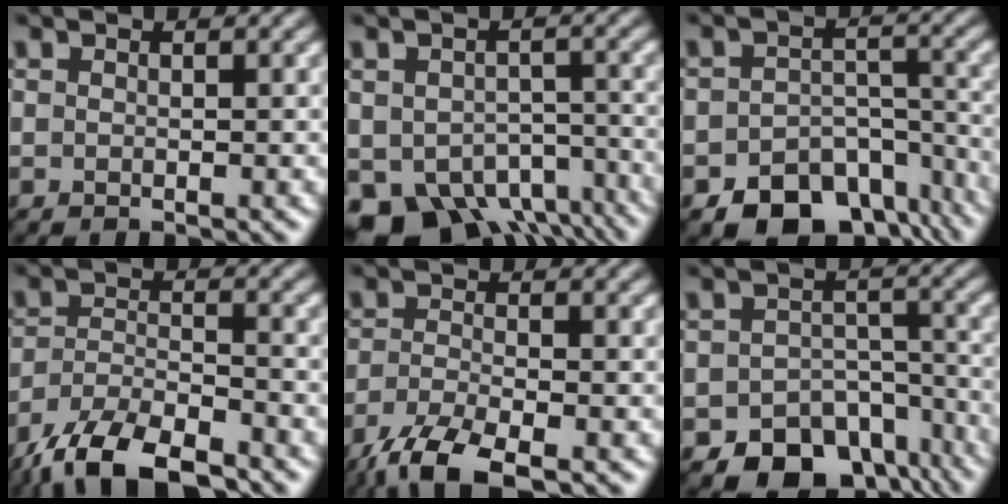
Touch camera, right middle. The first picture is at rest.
{"total": 9.7, "force": [-6.1, 6.0, 4.5], "torque": [-0.079, -0.031, -0.082]}
{"total": 9.3, "force": [-6.6, 5.2, 3.9], "torque": [-0.048, -0.020, -0.094]}
{"total": 8.6, "force": [-6.9, 2.7, 4.4], "torque": [-0.081, -0.005, -0.134]}
{"total": 5.7, "force": [-4.2, 1.5, 3.5], "torque": [-0.080, -0.014, -0.089]}
{"total": 9.3, "force": [-6.5, 5.6, 3.5], "torque": [-0.037, -0.014, -0.087]}